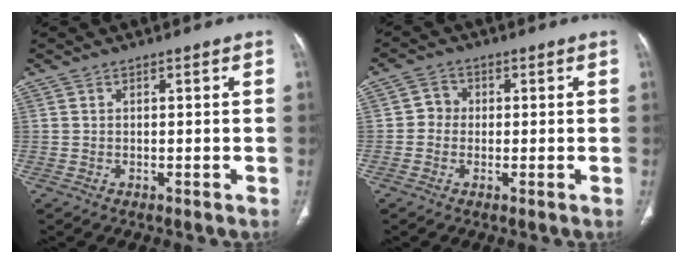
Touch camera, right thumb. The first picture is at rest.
{"total": 3.2, "force": [-0.2, 3.0, 1.0], "torque": [0.003, 0.009, -0.011]}